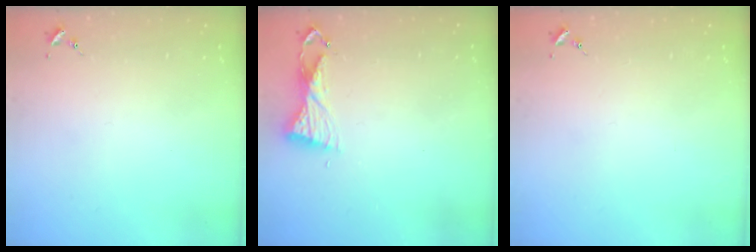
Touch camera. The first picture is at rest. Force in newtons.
{"total": 6.2, "press": 6.1, "slide": 0.6}
{"total": 0.0}